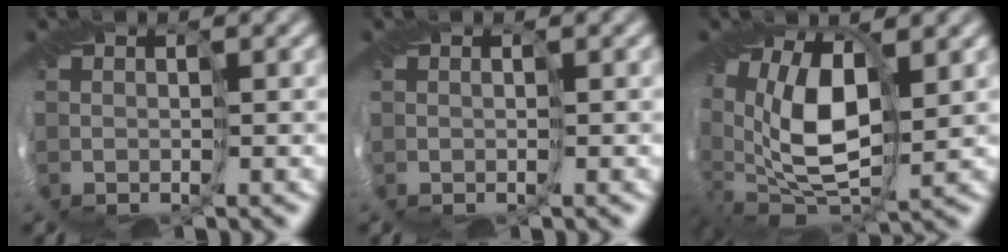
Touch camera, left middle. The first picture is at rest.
{"total": 0.0}
{"total": 11.9, "force": [1.2, 7.4, 9.3], "torque": [-0.188, -0.021, 0.031]}